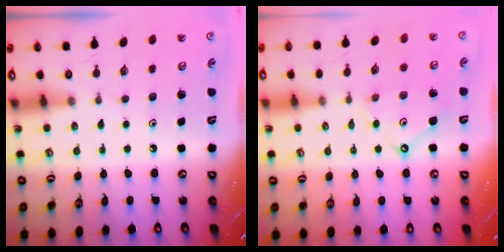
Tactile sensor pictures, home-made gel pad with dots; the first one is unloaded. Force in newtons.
{"total": 8.5, "press": 8.4, "slide": 0.9}